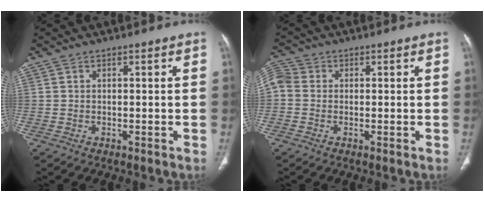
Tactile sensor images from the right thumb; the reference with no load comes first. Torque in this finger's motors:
{"motor_torque": [2.08, 2.19, 1.02, -0.58, 0.45]}